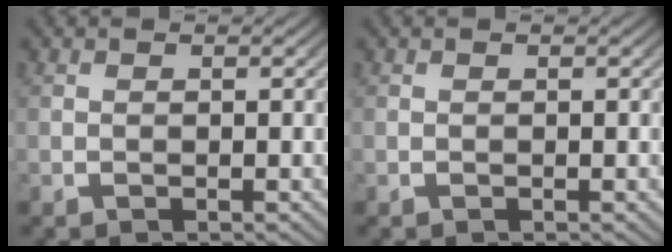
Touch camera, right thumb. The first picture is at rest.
{"total": 0.0}